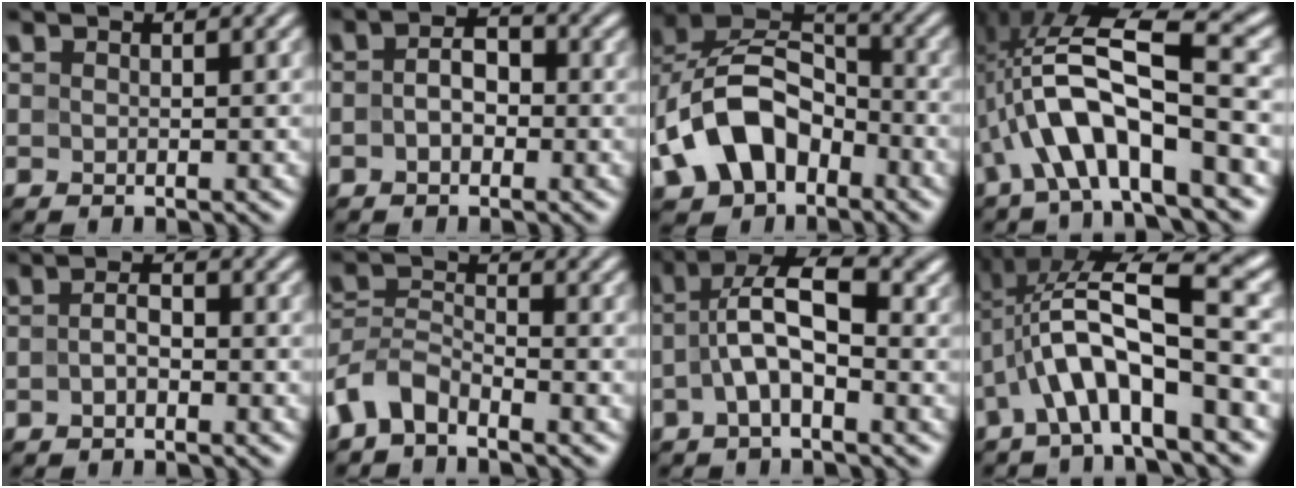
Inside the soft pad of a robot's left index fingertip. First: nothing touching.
{"total": 2.5, "force": [-0.3, 1.6, 1.9], "torque": [-0.037, 0.003, -0.011]}
{"total": 10.1, "force": [-3.3, 7.0, 6.5], "torque": [-0.129, 0.008, -0.074]}
{"total": 9.1, "force": [-1.9, 2.5, 8.6], "torque": [-0.153, 0.022, -0.035]}
{"total": 1.6, "force": [-0.6, 0.6, 1.3], "torque": [-0.029, 0.002, -0.014]}
{"total": 4.1, "force": [-3.1, 1.8, 2.0], "torque": [-0.043, 0.002, -0.075]}
{"total": 6.4, "force": [-0.5, 2.8, 5.7], "torque": [-0.110, 0.021, -0.017]}
{"total": 10.0, "force": [-1.7, 3.1, 9.3], "torque": [-0.171, 0.023, -0.036]}